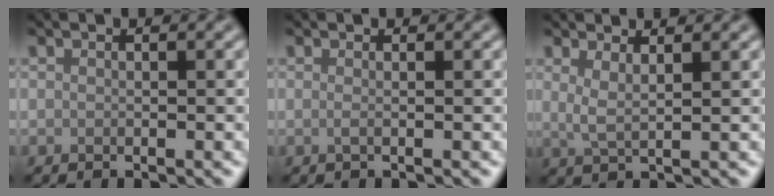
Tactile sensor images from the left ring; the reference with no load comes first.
{"total": 0.9, "force": [-0.3, 0.3, 0.8], "torque": [-0.012, -0.002, -0.010]}
{"total": 2.1, "force": [1.1, 0.6, 1.7], "torque": [-0.024, -0.004, 0.018]}